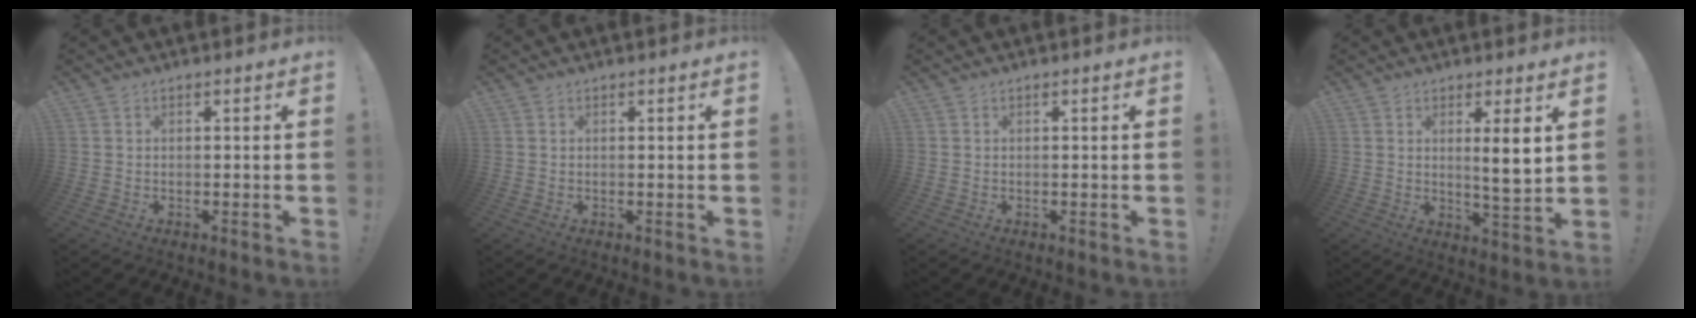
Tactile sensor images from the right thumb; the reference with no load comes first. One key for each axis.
{"total": 0.0}
{"total": 0.0}
{"total": 6.8, "fx": 2.4, "fy": 0.4, "fz": 6.4, "tx": -0.092, "ty": -0.021, "tz": 0.031}